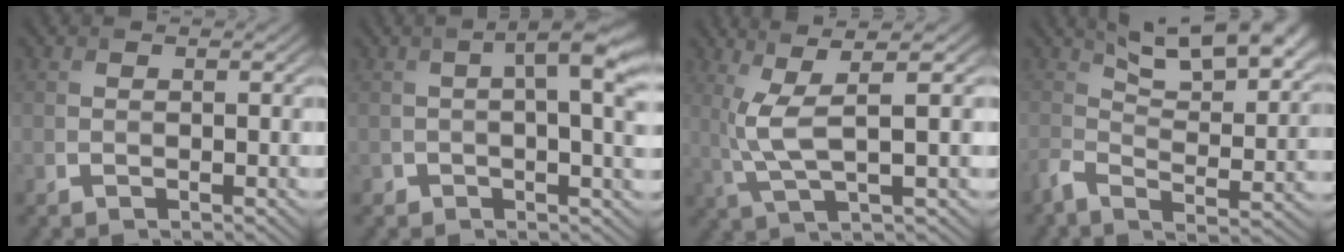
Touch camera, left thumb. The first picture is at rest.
{"total": 5.4, "force": [1.0, 1.8, 5.0], "torque": [-0.069, 0.003, 0.016]}
{"total": 6.0, "force": [1.6, 0.9, 5.7], "torque": [-0.130, 0.012, 0.038]}
{"total": 9.1, "force": [4.4, 3.4, 7.2], "torque": [-0.146, 0.001, 0.079]}